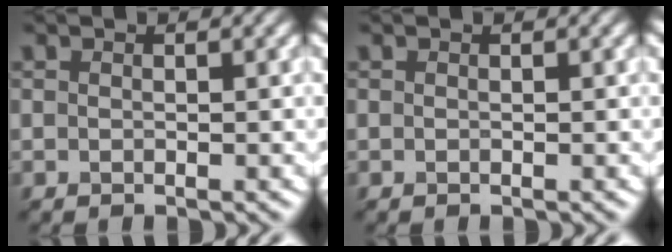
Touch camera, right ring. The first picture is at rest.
{"total": 0.0}